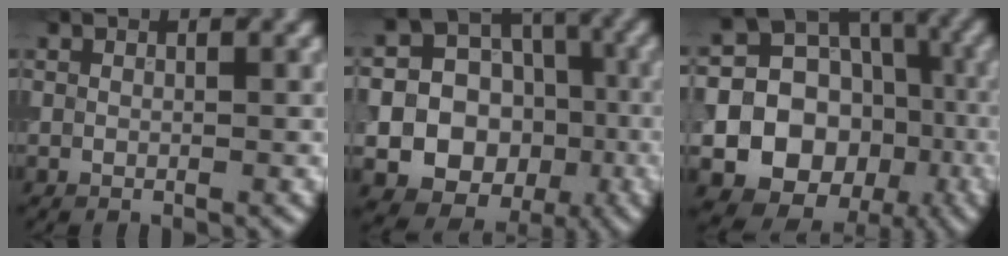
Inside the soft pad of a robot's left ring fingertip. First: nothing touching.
{"total": 18.4, "force": [-4.3, 17.1, 5.2], "torque": [-0.111, -0.020, -0.074]}
{"total": 20.3, "force": [-4.3, 18.6, 6.8], "torque": [-0.130, -0.009, -0.084]}